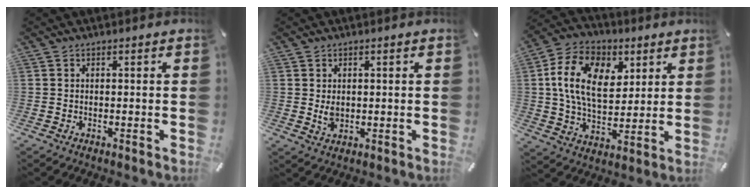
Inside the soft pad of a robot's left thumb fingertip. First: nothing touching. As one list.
[{"total": 2.6, "force": [0.2, 2.1, 1.6], "torque": [-0.031, -0.003, 0.000]}, {"total": 15.9, "force": [4.8, 10.9, 10.5], "torque": [-0.201, 0.004, 0.088]}]